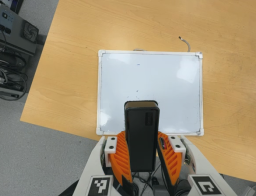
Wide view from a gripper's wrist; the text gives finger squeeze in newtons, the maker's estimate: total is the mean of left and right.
{"total": 7.1, "left": 6.2, "right": 7.9}